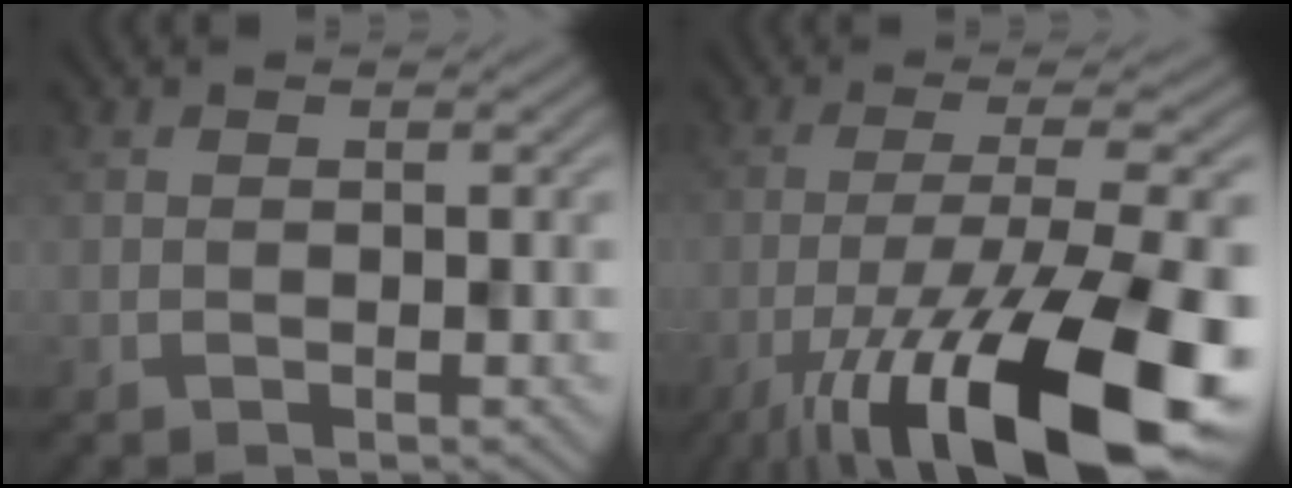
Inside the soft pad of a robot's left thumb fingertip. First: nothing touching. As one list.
[{"total": 17.9, "force": [-9.0, 4.5, 14.9], "torque": [-0.237, -0.007, -0.156]}]